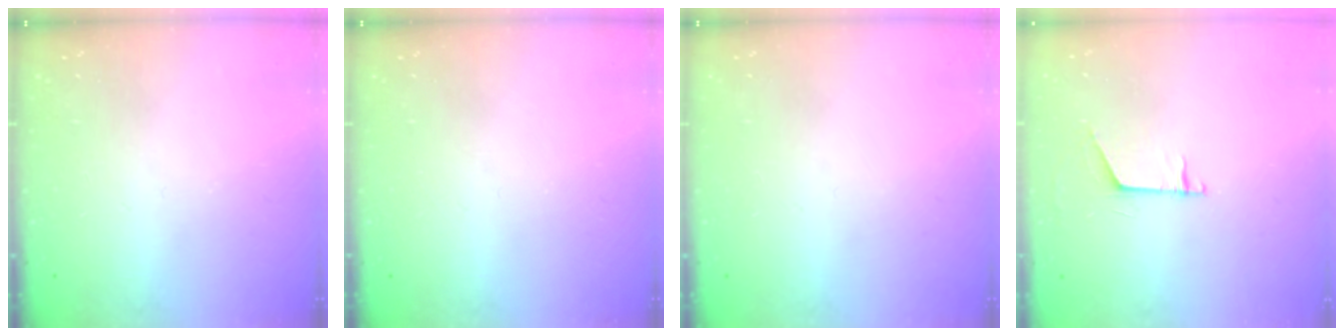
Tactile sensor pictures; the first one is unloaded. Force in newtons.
{"total": 0.0}
{"total": 0.0}
{"total": 6.1, "press": 6.1, "slide": 0.5}